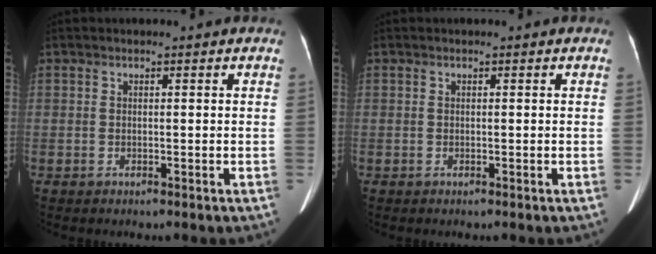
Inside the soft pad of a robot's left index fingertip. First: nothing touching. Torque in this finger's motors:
{"motor_torque": [0.06, 0.05, 0.01, 0.01]}